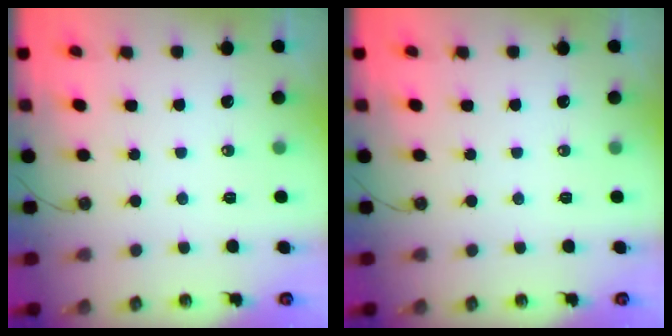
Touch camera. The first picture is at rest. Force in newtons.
{"total": 0.0}